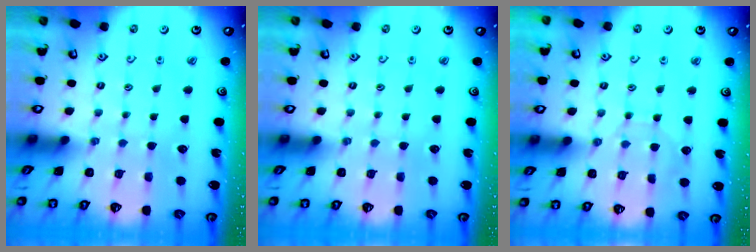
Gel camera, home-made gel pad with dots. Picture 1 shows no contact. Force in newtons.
{"total": 0.0}
{"total": 2.8, "press": 2.8, "slide": 0.3}